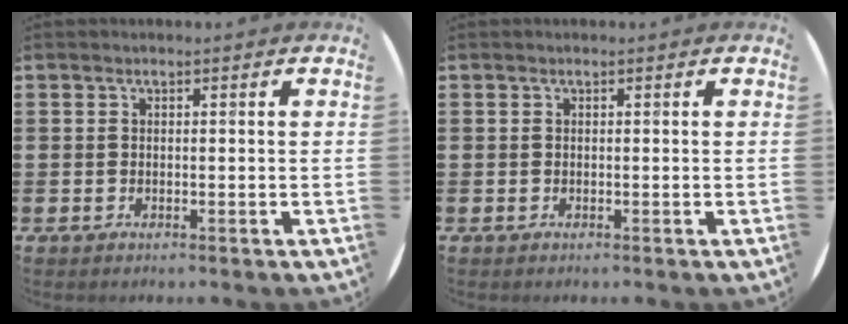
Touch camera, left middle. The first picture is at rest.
{"total": 0.0}